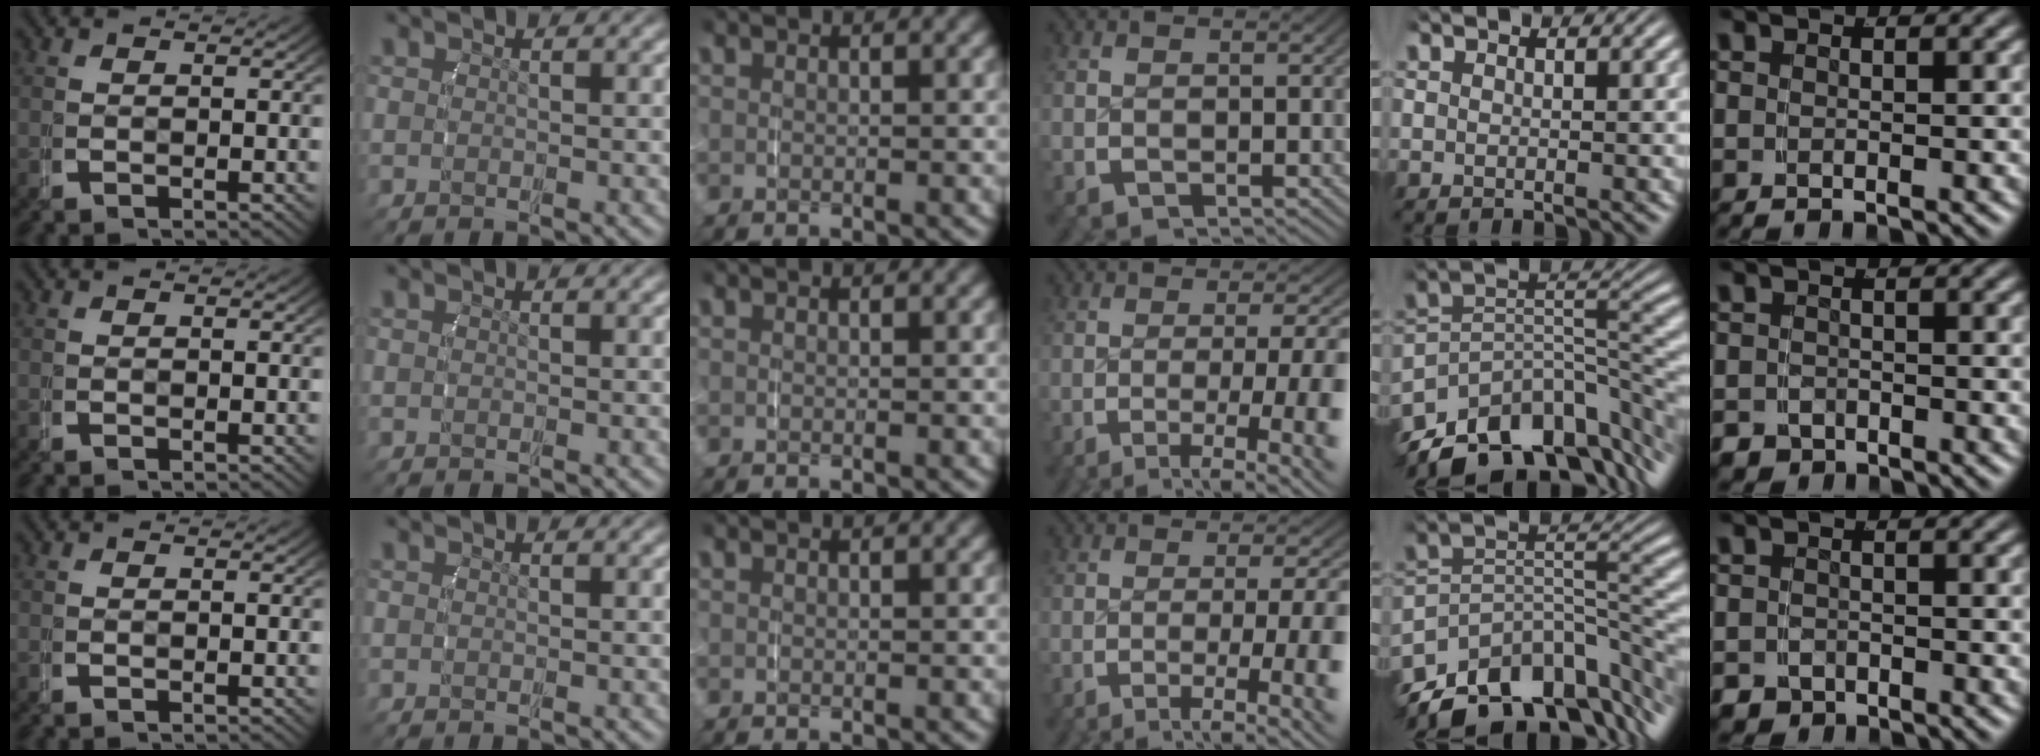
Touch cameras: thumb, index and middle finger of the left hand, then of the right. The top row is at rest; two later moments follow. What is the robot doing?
{"motion": "grasp_and_lifting", "object": "router"}